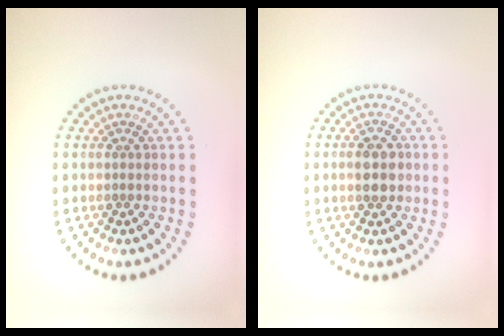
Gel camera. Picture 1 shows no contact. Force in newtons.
{"total": 2.9, "press": 2.9, "slide": 0.1}